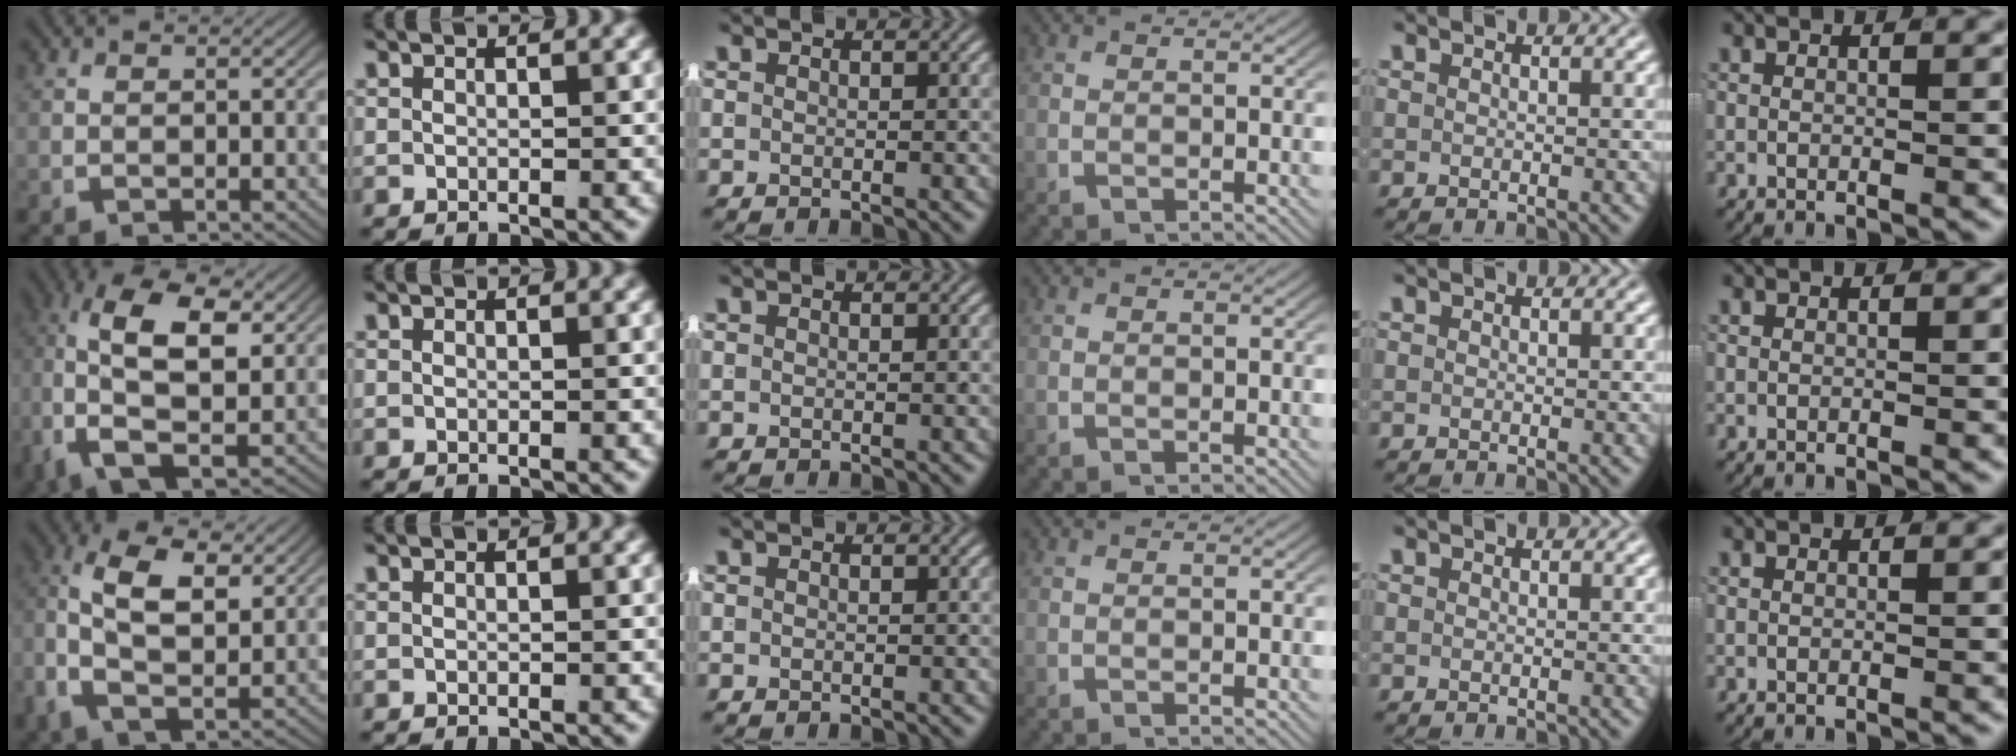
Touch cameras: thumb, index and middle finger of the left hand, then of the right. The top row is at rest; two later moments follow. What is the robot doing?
{"motion": "lift_and_place", "object": "coat"}